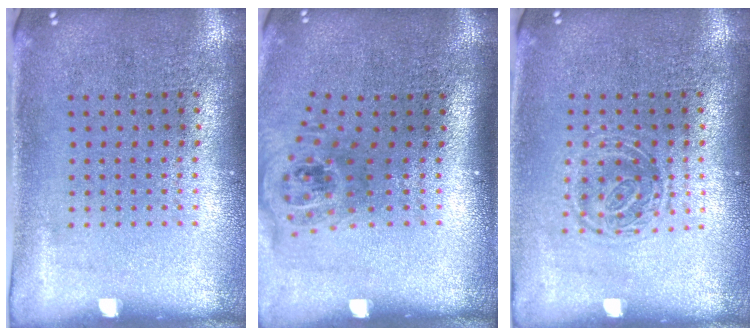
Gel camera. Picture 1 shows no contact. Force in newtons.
{"total": 1.6, "press": 1.2, "slide": 1.2}
{"total": 1.4, "press": 1.0, "slide": 0.9}